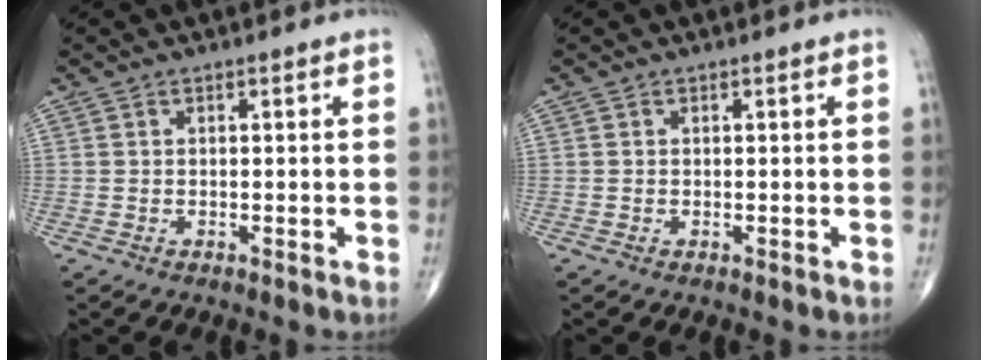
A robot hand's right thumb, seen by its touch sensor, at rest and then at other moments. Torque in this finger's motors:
{"motor_torque": [-0.30, -0.09, 0.24, -0.14, 0.02]}